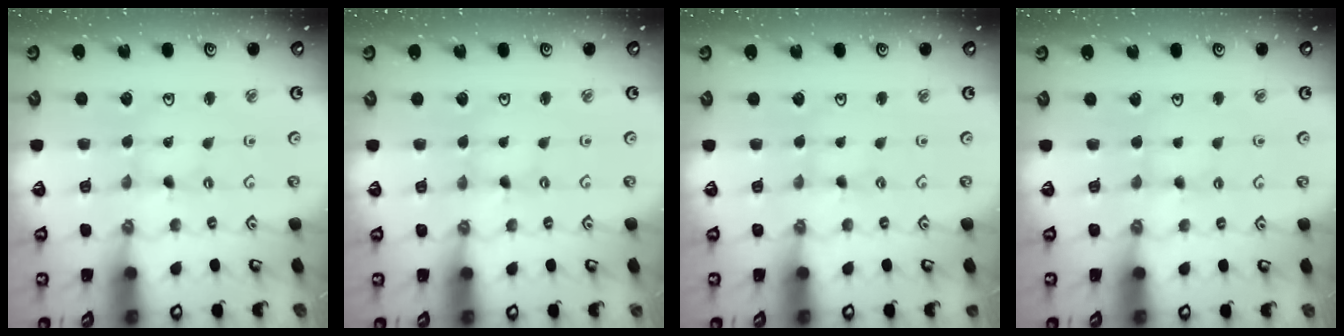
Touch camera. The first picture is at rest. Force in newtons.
{"total": 0.0}
{"total": 0.8, "press": 0.8, "slide": 0.2}
{"total": 2.4, "press": 2.4, "slide": 0.5}